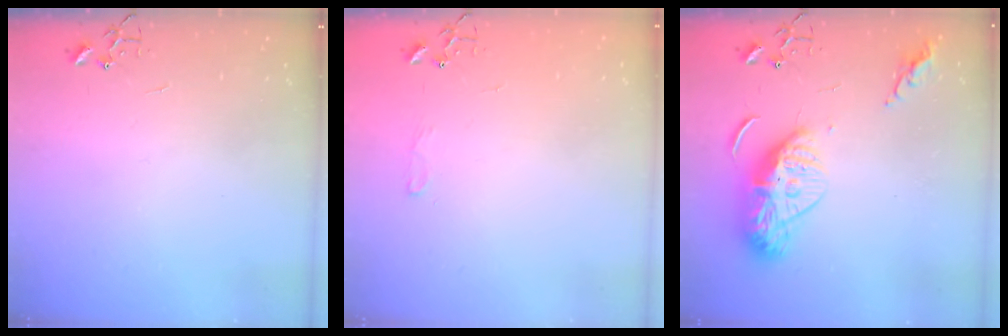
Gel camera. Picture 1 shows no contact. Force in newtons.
{"total": 6.8, "press": 6.8, "slide": 0.8}
{"total": 16.3, "press": 16.3, "slide": 1.3}